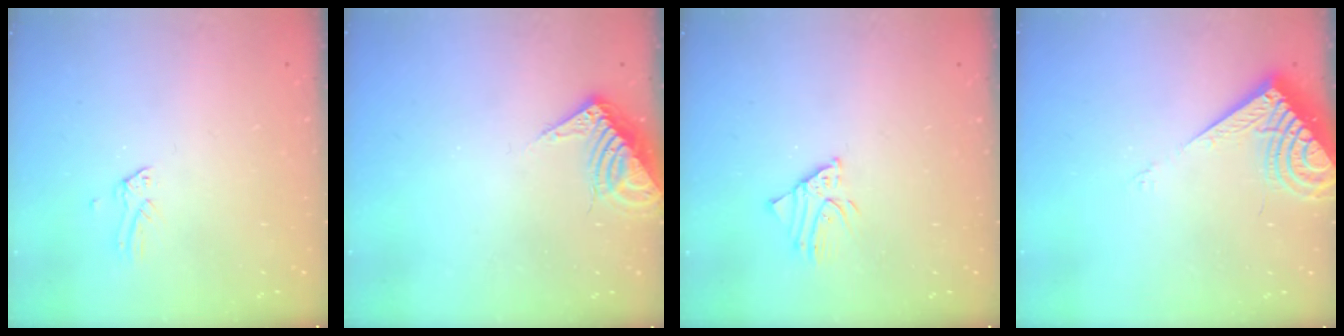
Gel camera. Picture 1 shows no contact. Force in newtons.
{"total": 7.6, "press": 7.5, "slide": 0.8}
{"total": 2.6, "press": 2.6, "slide": 0.2}
{"total": 8.1, "press": 8.0, "slide": 1.2}